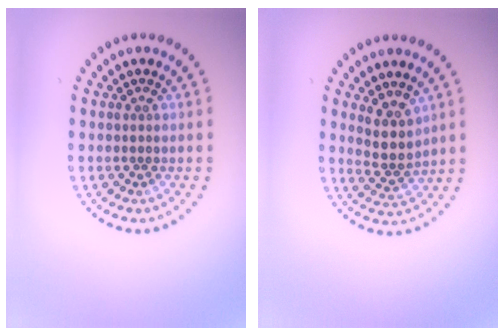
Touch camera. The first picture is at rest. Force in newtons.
{"total": 3.0, "press": 2.4, "slide": 1.7}